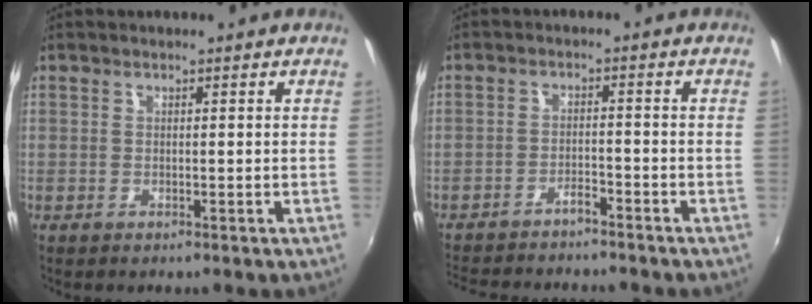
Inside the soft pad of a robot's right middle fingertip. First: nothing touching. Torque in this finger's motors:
{"motor_torque": [1.07, -1.07, 0.10, 0.04]}